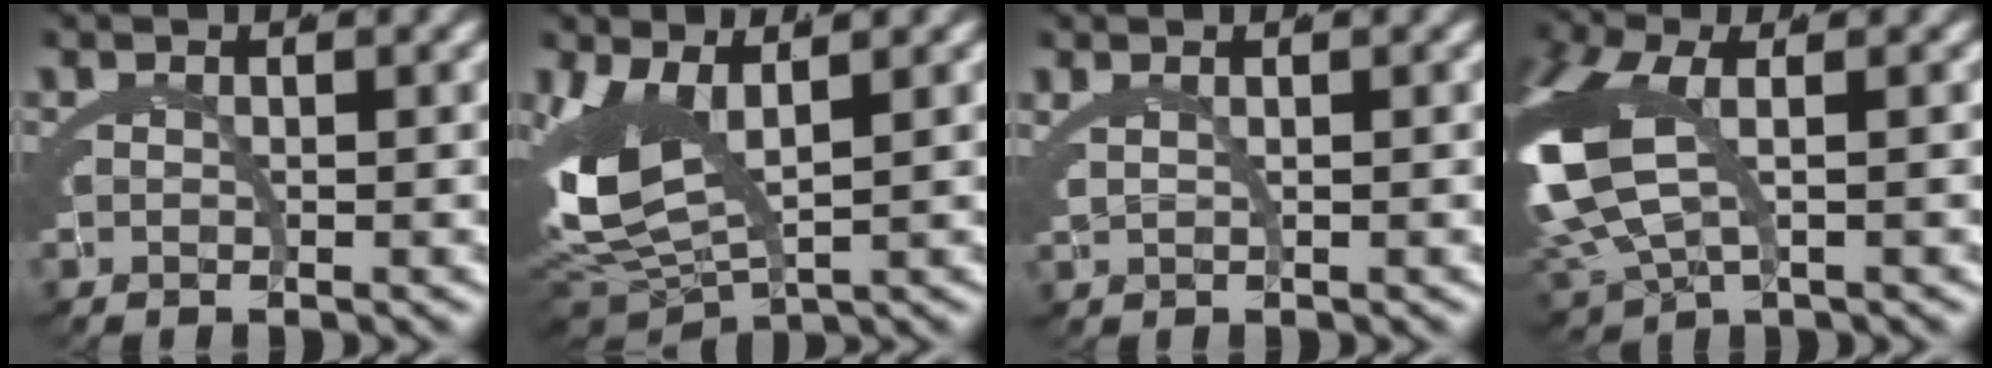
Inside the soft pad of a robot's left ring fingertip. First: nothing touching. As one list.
[{"total": 6.5, "force": [1.6, 3.5, 5.3], "torque": [-0.127, -0.001, 0.033]}, {"total": 1.1, "force": [1.0, 0.1, 0.4], "torque": [-0.014, 0.012, 0.019]}, {"total": 6.7, "force": [1.4, 3.7, 5.4], "torque": [-0.162, -0.008, 0.037]}]